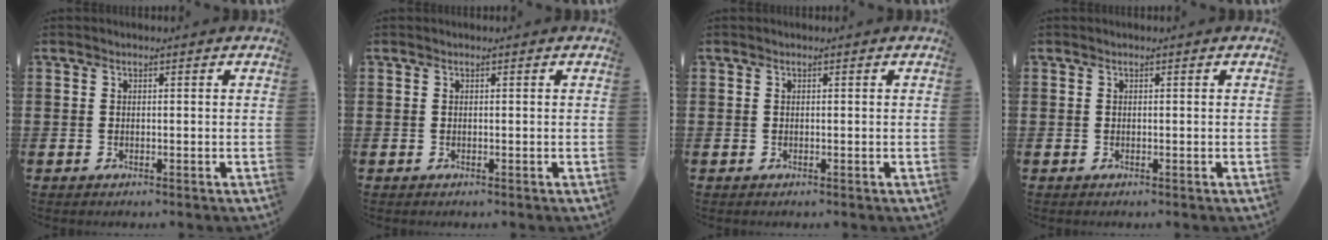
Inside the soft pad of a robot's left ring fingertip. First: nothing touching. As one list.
[{"total": 0.0}, {"total": 0.0}, {"total": 0.0}]